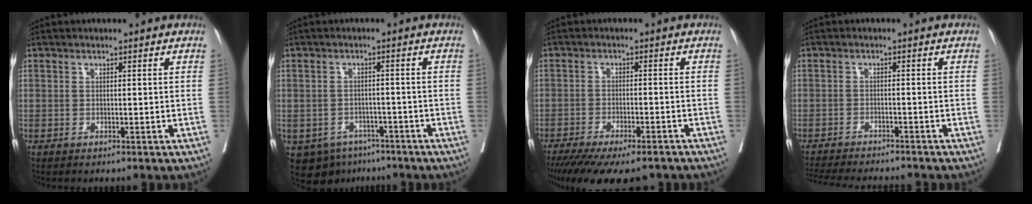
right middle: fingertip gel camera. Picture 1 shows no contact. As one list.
[{"total": 8.0, "force": [-5.1, 5.7, 2.3], "torque": [-0.036, 0.005, -0.067]}, {"total": 15.8, "force": [-12.8, 4.0, 8.2], "torque": [-0.145, -0.027, -0.180]}, {"total": 13.6, "force": [-12.4, 2.0, 5.2], "torque": [-0.097, -0.019, -0.172]}]